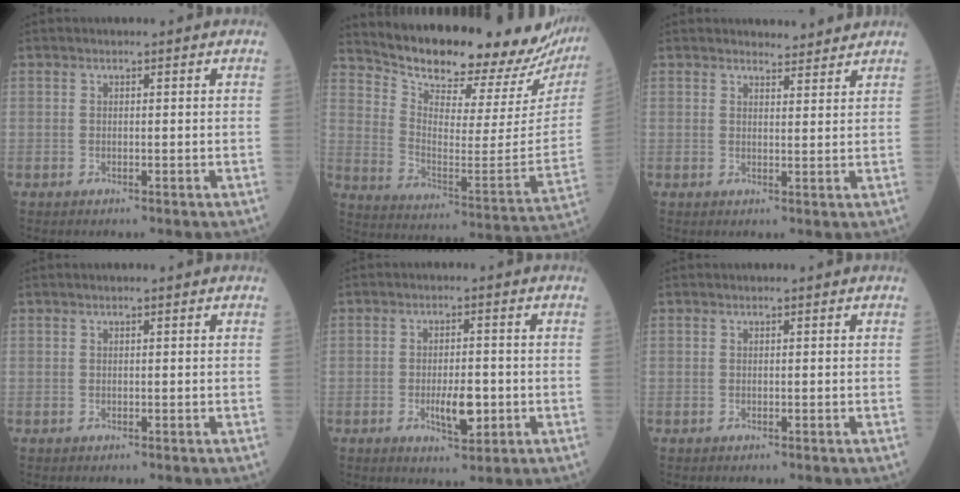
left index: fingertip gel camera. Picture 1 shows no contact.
{"total": 25.9, "force": [24.0, 5.0, 8.1], "torque": [-0.141, -0.096, 0.322]}
{"total": 3.4, "force": [3.4, 0.7, -0.1], "torque": [-0.004, 0.000, 0.042]}
{"total": 0.6, "force": [0.5, 0.1, 0.4], "torque": [-0.011, 0.008, 0.006]}
{"total": 5.3, "force": [-1.3, 1.9, 4.7], "torque": [-0.082, -0.003, -0.016]}
{"total": 0.0}